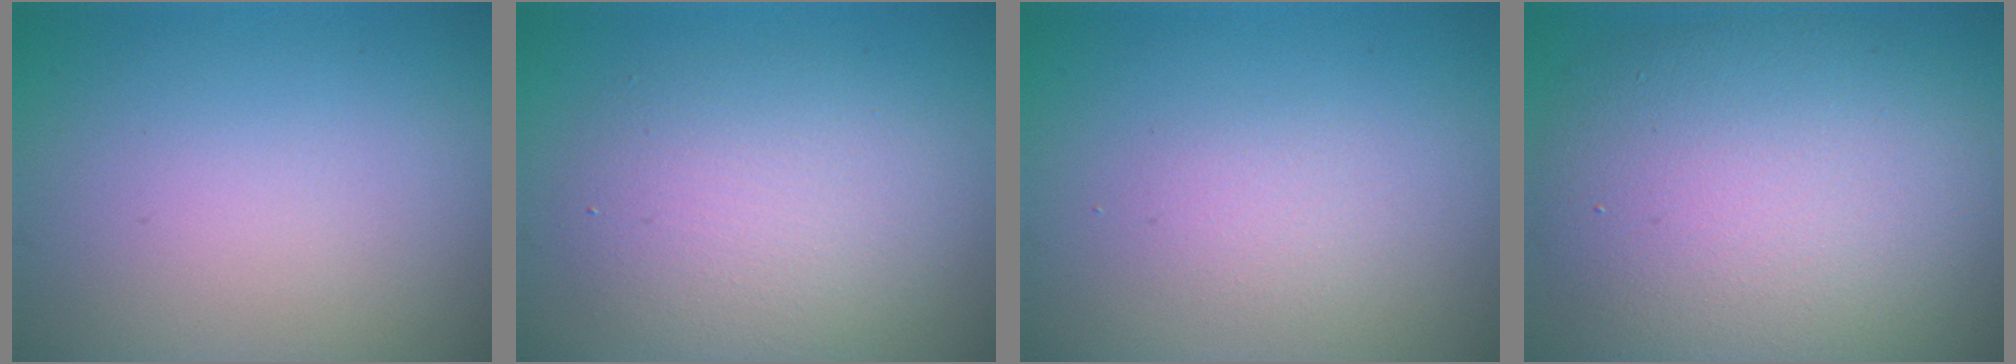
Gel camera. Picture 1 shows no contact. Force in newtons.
{"total": 4.5, "press": 4.5, "slide": 0.1}
{"total": 1.3, "press": 1.3, "slide": 0.1}
{"total": 11.3, "press": 11.3, "slide": 0.5}